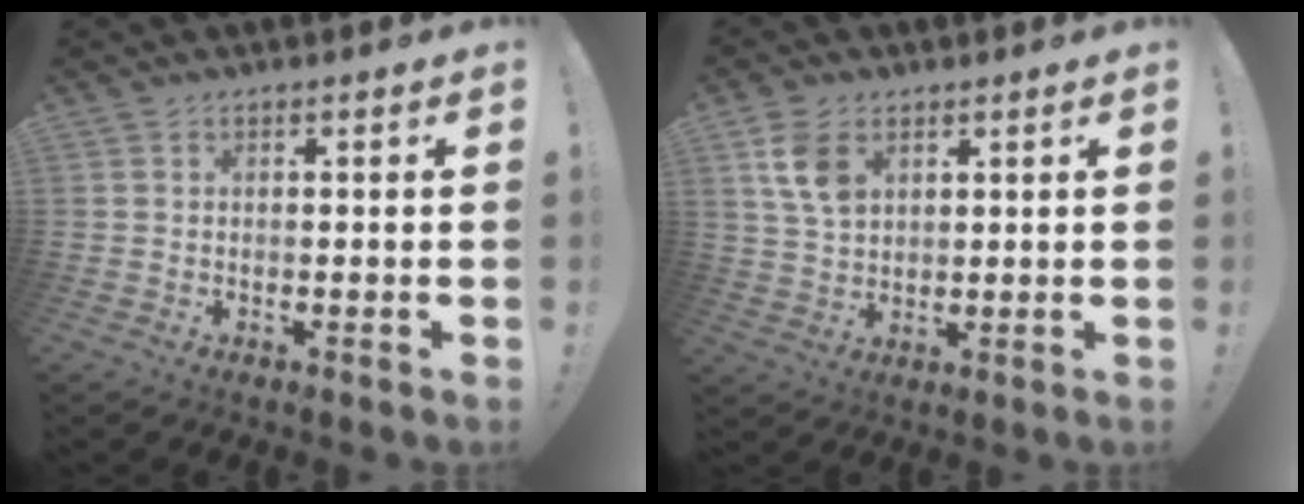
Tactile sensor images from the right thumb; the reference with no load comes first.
{"total": 8.2, "force": [3.4, 5.5, 5.1], "torque": [-0.096, -0.003, 0.068]}